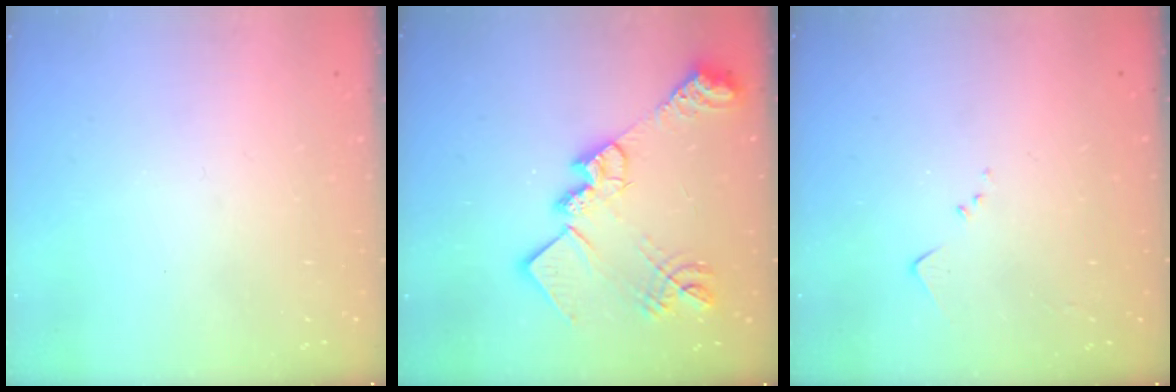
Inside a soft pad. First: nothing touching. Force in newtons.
{"total": 21.7, "press": 21.7, "slide": 1.3}
{"total": 4.0, "press": 4.0, "slide": 0.5}